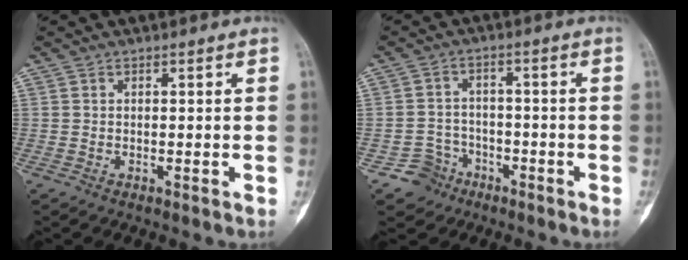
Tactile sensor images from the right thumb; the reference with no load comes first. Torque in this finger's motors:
{"motor_torque": [-0.17, -0.04, -0.07, -0.02, -0.01]}